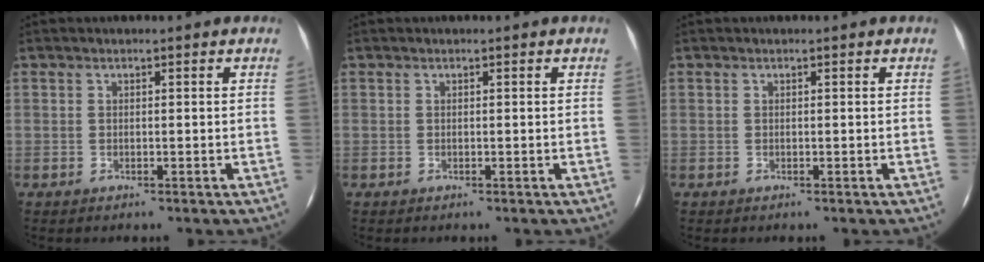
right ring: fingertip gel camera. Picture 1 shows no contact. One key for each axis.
{"total": 0.0}
{"total": 0.0}